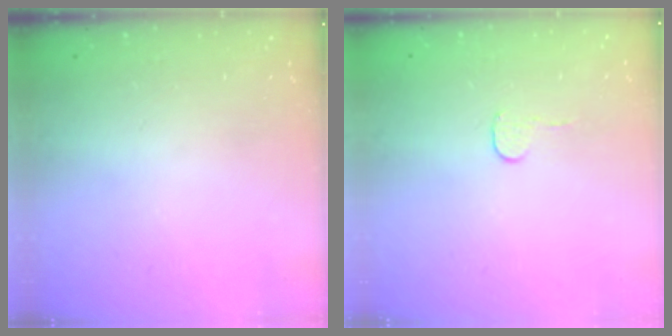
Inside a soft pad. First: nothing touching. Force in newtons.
{"total": 3.7, "press": 3.7, "slide": 0.3}